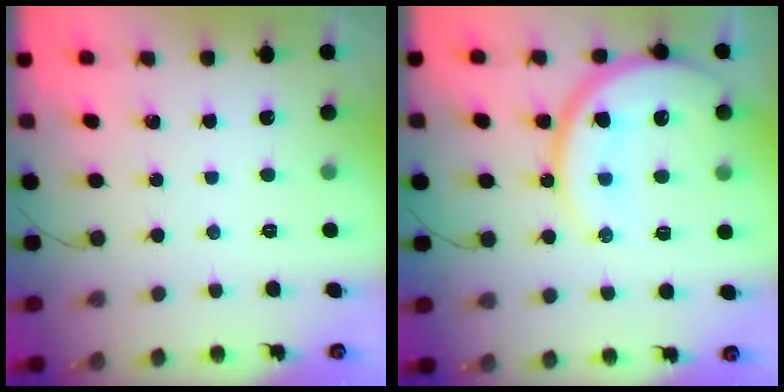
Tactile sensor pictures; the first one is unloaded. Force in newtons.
{"total": 18.1, "press": 18.0, "slide": 2.0}